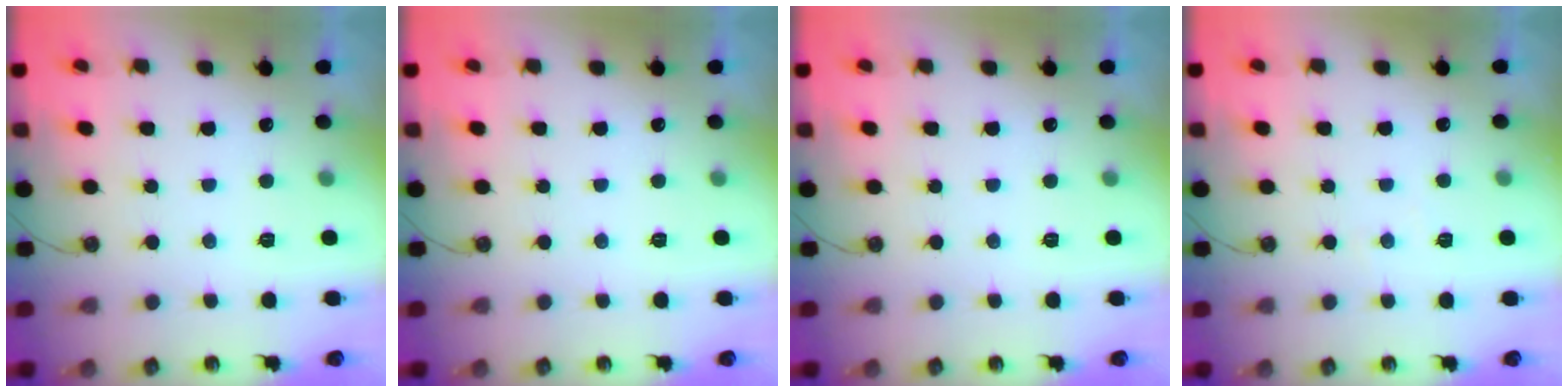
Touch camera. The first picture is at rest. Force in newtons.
{"total": 0.0}
{"total": 0.0}
{"total": 2.7, "press": 2.7, "slide": 0.4}